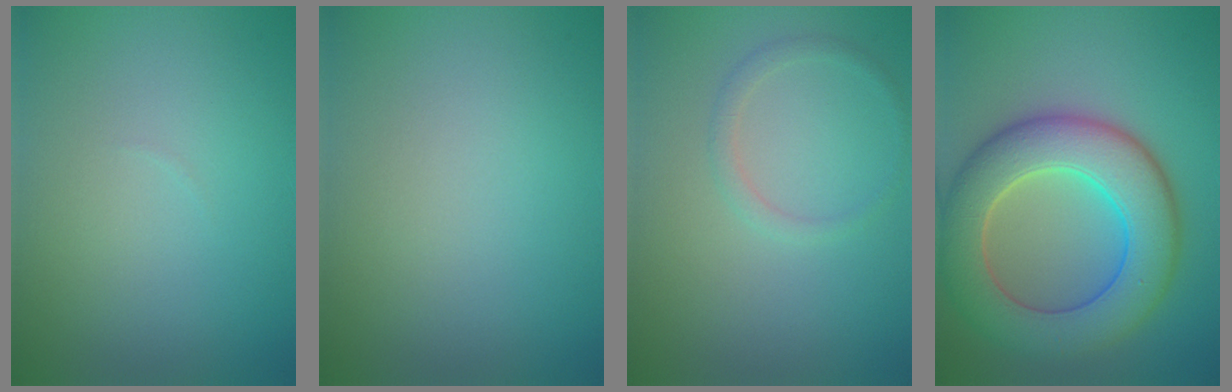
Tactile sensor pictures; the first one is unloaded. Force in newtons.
{"total": 0.0}
{"total": 1.1, "press": 1.1, "slide": 0.1}
{"total": 9.9, "press": 9.8, "slide": 0.7}